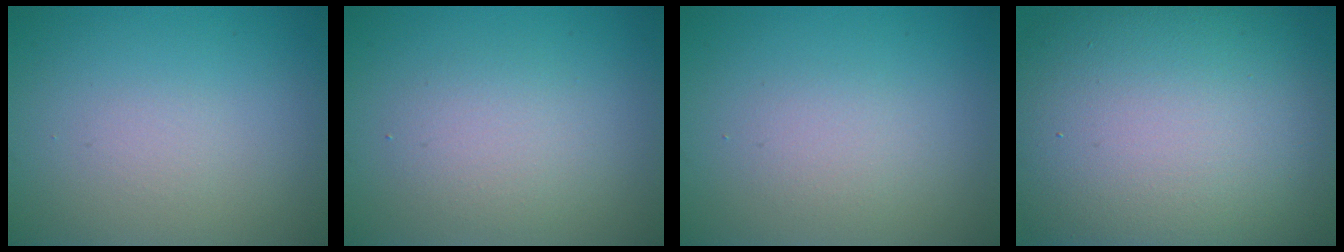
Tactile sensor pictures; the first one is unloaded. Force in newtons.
{"total": 2.4, "press": 2.4, "slide": 0.1}
{"total": 1.5, "press": 1.5, "slide": 0.0}
{"total": 18.0, "press": 17.9, "slide": 1.3}